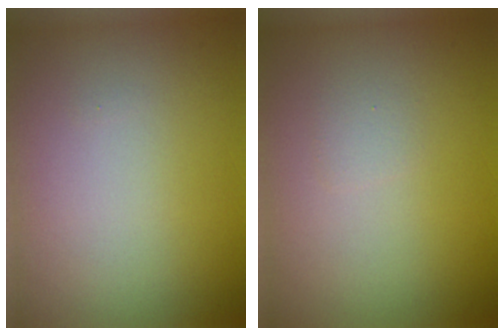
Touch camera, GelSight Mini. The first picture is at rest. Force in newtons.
{"total": 0.6, "press": 0.6, "slide": 0.1}